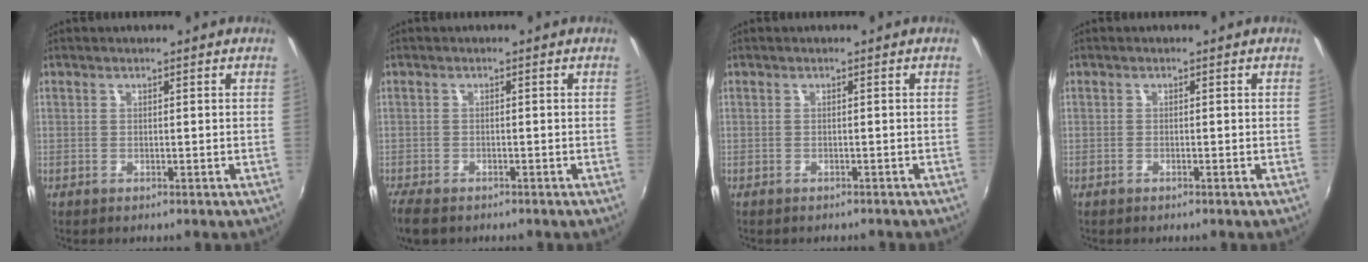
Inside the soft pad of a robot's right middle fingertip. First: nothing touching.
{"total": 4.8, "force": [-3.8, 1.9, 2.3], "torque": [-0.062, -0.022, -0.074]}
{"total": 1.5, "force": [-1.4, 0.6, 0.4], "torque": [-0.013, -0.008, -0.018]}
{"total": 0.6, "force": [-0.5, 0.1, 0.3], "torque": [-0.008, 0.000, -0.013]}